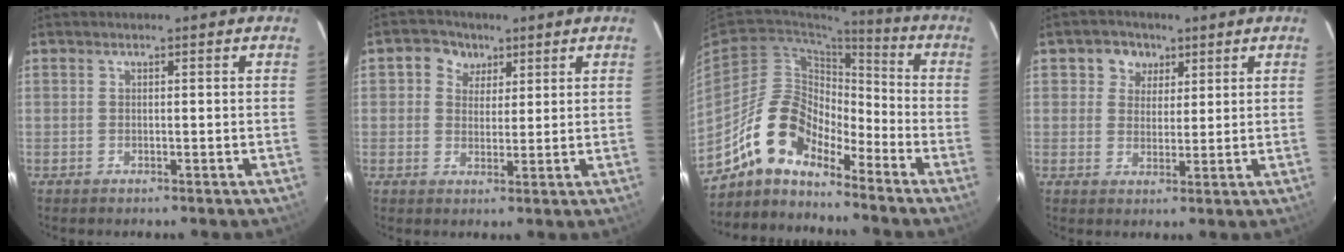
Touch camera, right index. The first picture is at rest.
{"total": 5.0, "force": [2.1, 4.3, 1.3], "torque": [-0.018, 0.009, 0.031]}
{"total": 12.7, "force": [-9.8, 5.6, 5.7], "torque": [-0.109, 0.022, -0.192]}
{"total": 4.9, "force": [2.2, 4.3, 1.0], "torque": [-0.008, 0.012, 0.035]}